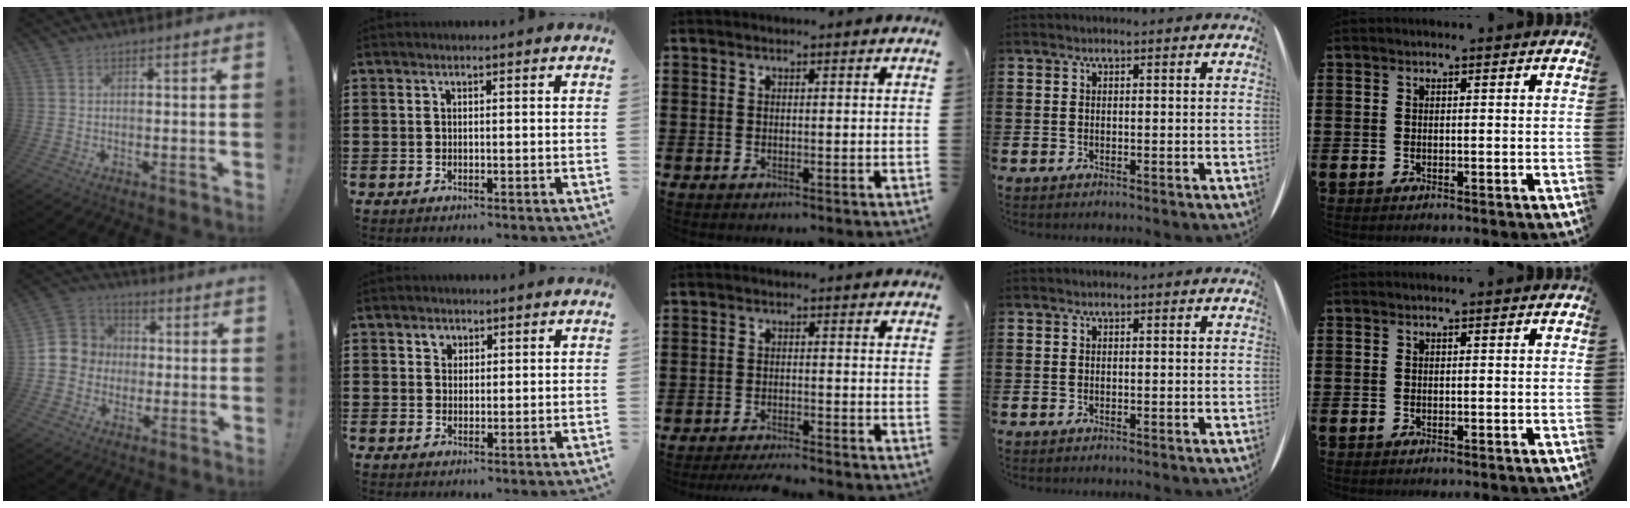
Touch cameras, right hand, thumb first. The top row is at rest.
{"thumb": {"total": 8.4, "force": [-1.4, 8.1, 1.5], "torque": [-0.023, 0.018, -0.017]}, "index": {"total": 1.8, "force": [1.0, 1.5, 0.5], "torque": [-0.015, 0.008, 0.017]}, "middle": {"total": 2.7, "force": [-2.6, -0.2, 0.7], "torque": [-0.014, -0.002, -0.051]}}